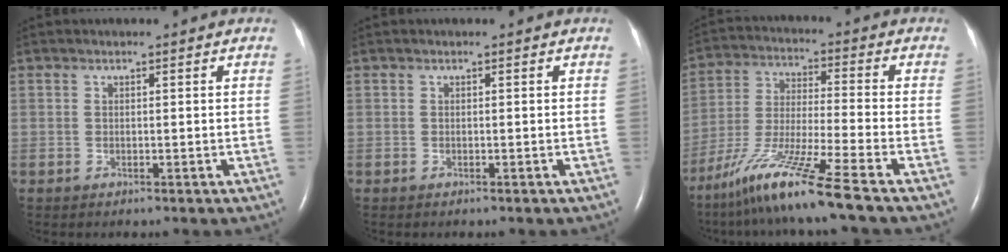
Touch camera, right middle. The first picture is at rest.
{"total": 0.0}
{"total": 13.7, "force": [-9.6, -1.6, 9.6], "torque": [-0.194, -0.038, -0.178]}